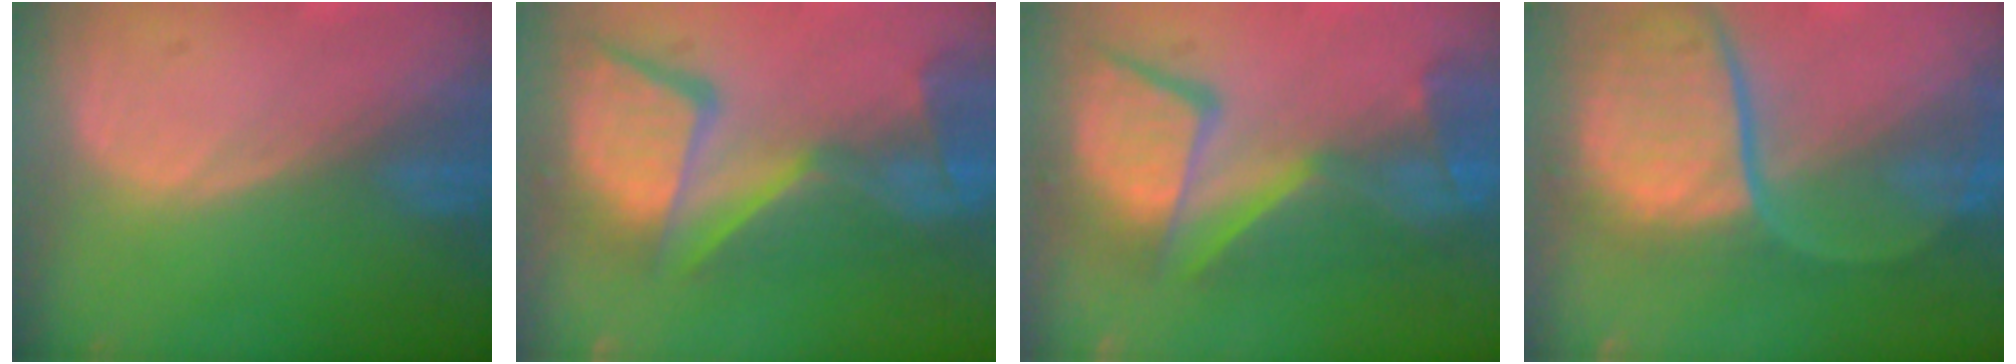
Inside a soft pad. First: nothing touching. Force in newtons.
{"total": 13.6, "press": 11.1, "slide": 7.8}
{"total": 12.2, "press": 11.1, "slide": 5.1}
{"total": 12.0, "press": 9.9, "slide": 6.9}